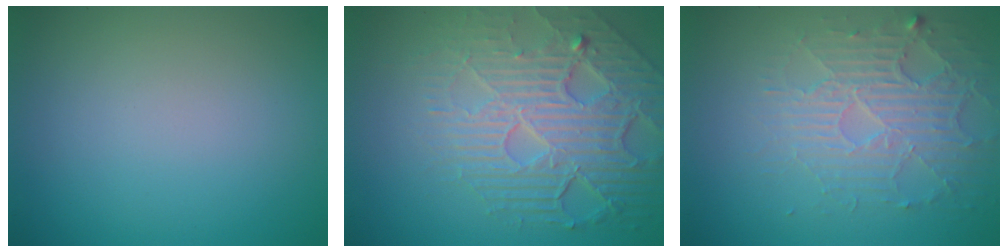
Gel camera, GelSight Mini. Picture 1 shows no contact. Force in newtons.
{"total": 8.0, "press": 5.6, "slide": 5.7}
{"total": 3.9, "press": 3.4, "slide": 1.9}